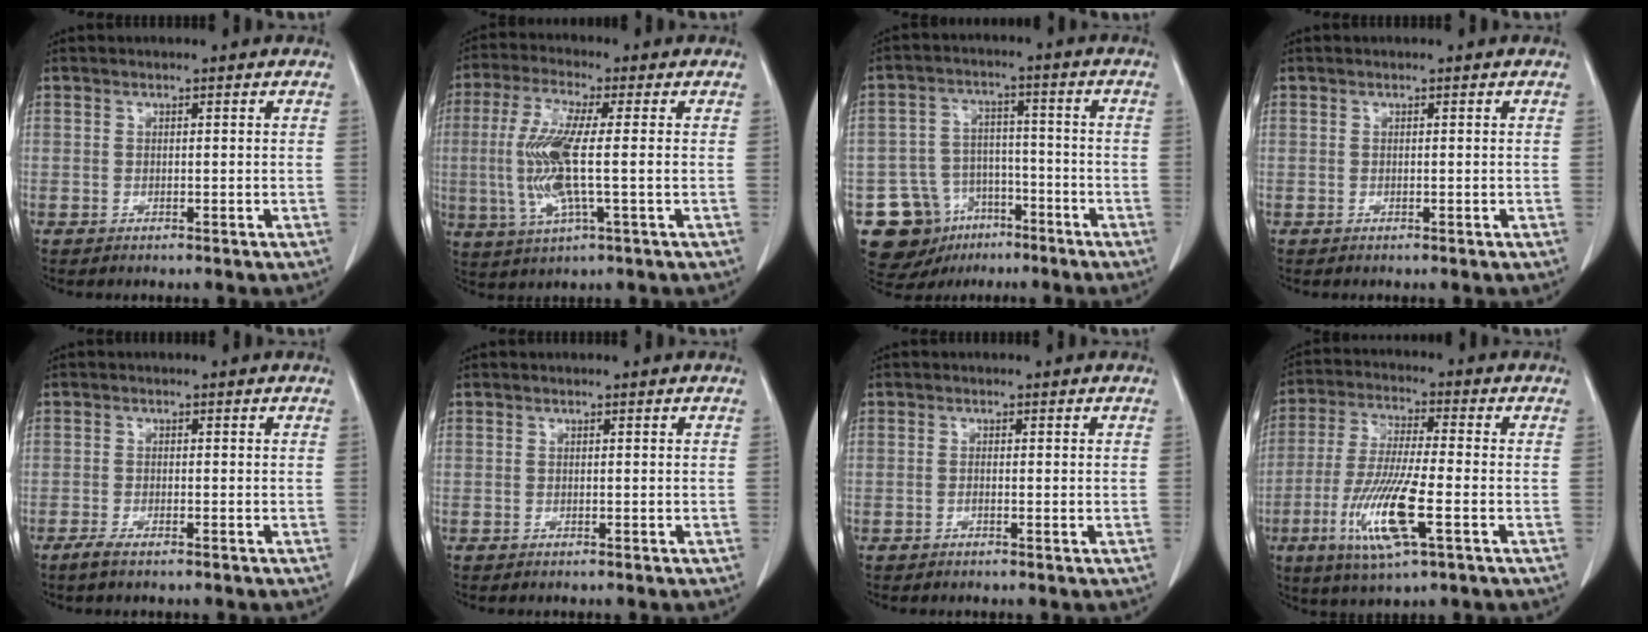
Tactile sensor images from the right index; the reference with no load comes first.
{"total": 10.9, "force": [-0.4, 1.7, 10.7], "torque": [-0.235, -0.002, -0.010]}
{"total": 11.4, "force": [-6.3, 8.9, 3.4], "torque": [-0.063, 0.031, -0.093]}
{"total": 0.0}
{"total": 2.2, "force": [-1.5, 0.4, 1.5], "torque": [-0.033, -0.004, -0.028]}
{"total": 0.0}
{"total": 0.9, "force": [-0.2, 0.2, 0.9], "torque": [-0.014, 0.001, -0.002]}
{"total": 12.6, "force": [-4.3, 1.3, 11.8], "torque": [-0.241, -0.023, -0.081]}